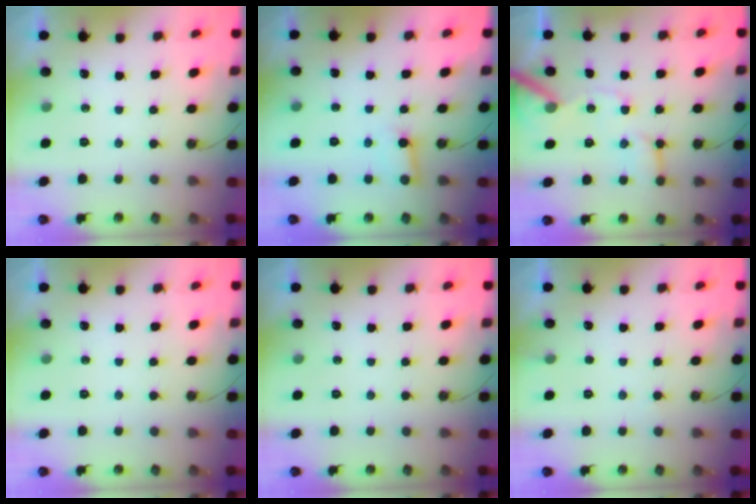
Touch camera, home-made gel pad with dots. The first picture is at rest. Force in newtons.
{"total": 3.8, "press": 3.8, "slide": 0.2}
{"total": 11.1, "press": 11.0, "slide": 1.7}
{"total": 0.0}
{"total": 0.0}
{"total": 4.8, "press": 4.8, "slide": 0.4}